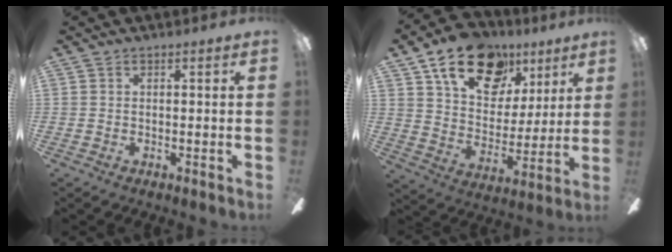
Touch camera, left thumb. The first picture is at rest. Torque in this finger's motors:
{"motor_torque": [1.17, 1.19, 1.38, -1.39, 0.11]}